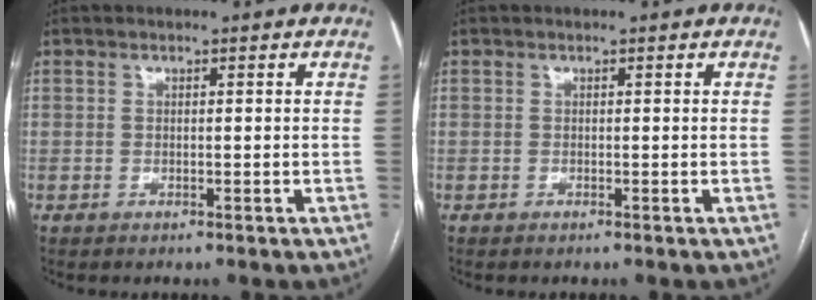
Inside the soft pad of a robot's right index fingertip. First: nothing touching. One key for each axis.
{"total": 0.0}